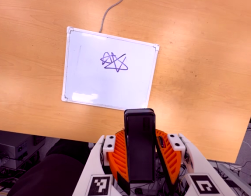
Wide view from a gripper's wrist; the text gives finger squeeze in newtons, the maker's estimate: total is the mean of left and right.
{"total": 5.4, "left": 4.6, "right": 6.2}